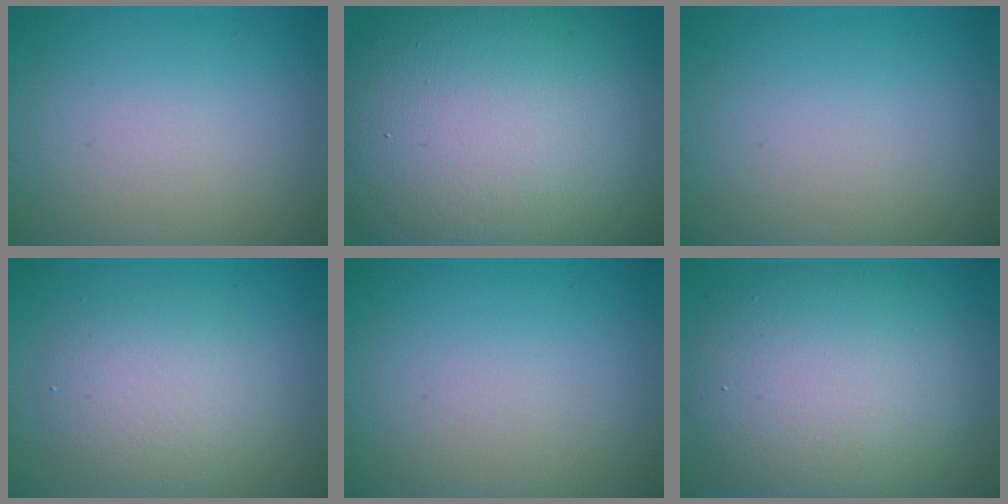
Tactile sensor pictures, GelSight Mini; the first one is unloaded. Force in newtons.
{"total": 17.9, "press": 17.9, "slide": 0.9}
{"total": 0.0}
{"total": 3.5, "press": 3.5, "slide": 0.2}
{"total": 0.0}
{"total": 10.1, "press": 10.1, "slide": 0.5}